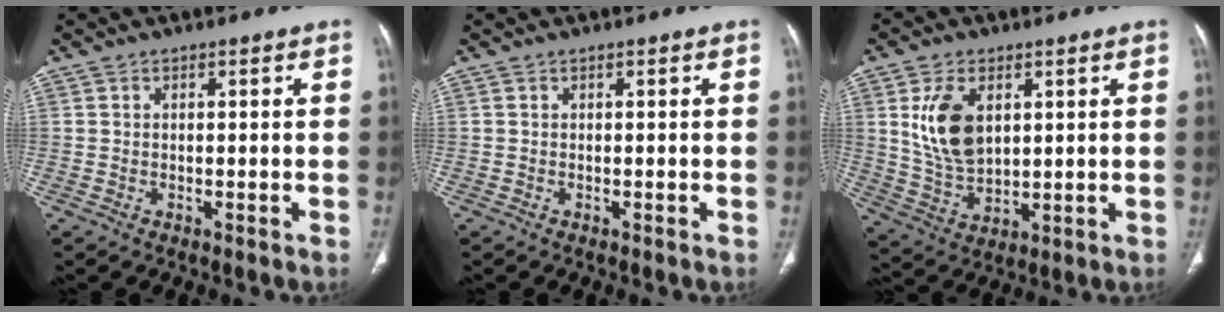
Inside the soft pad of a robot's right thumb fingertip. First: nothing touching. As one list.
[{"total": 0.0}, {"total": 11.1, "force": [3.2, 6.8, 8.2], "torque": [-0.146, -0.016, 0.073]}]